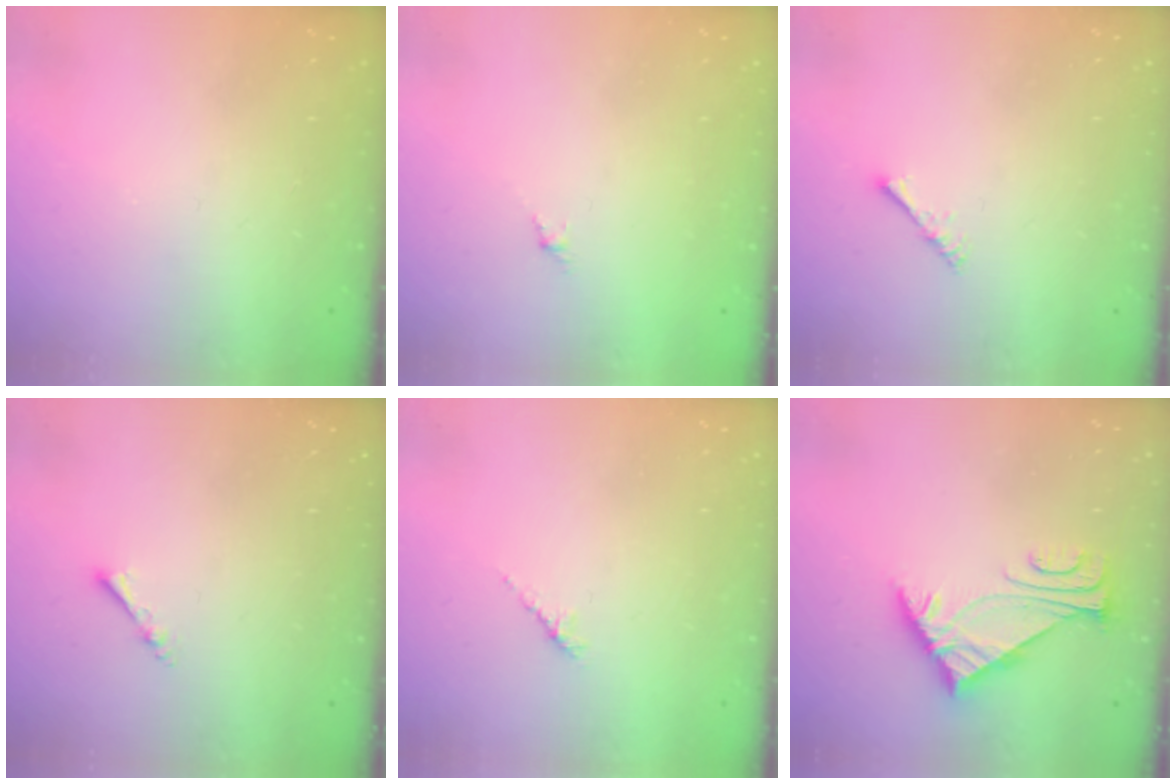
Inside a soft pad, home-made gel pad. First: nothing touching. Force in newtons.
{"total": 1.1, "press": 1.0, "slide": 0.5}
{"total": 2.2, "press": 2.1, "slide": 0.5}
{"total": 2.2, "press": 2.1, "slide": 0.4}
{"total": 2.6, "press": 2.4, "slide": 0.7}
{"total": 5.7, "press": 5.6, "slide": 1.1}